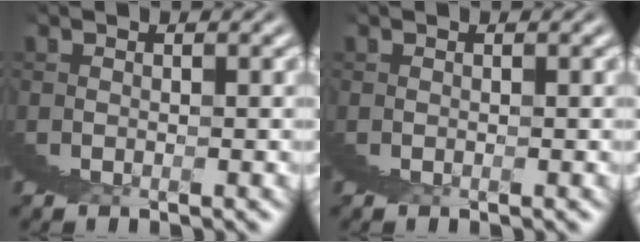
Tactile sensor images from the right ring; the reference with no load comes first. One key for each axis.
{"total": 0.0}